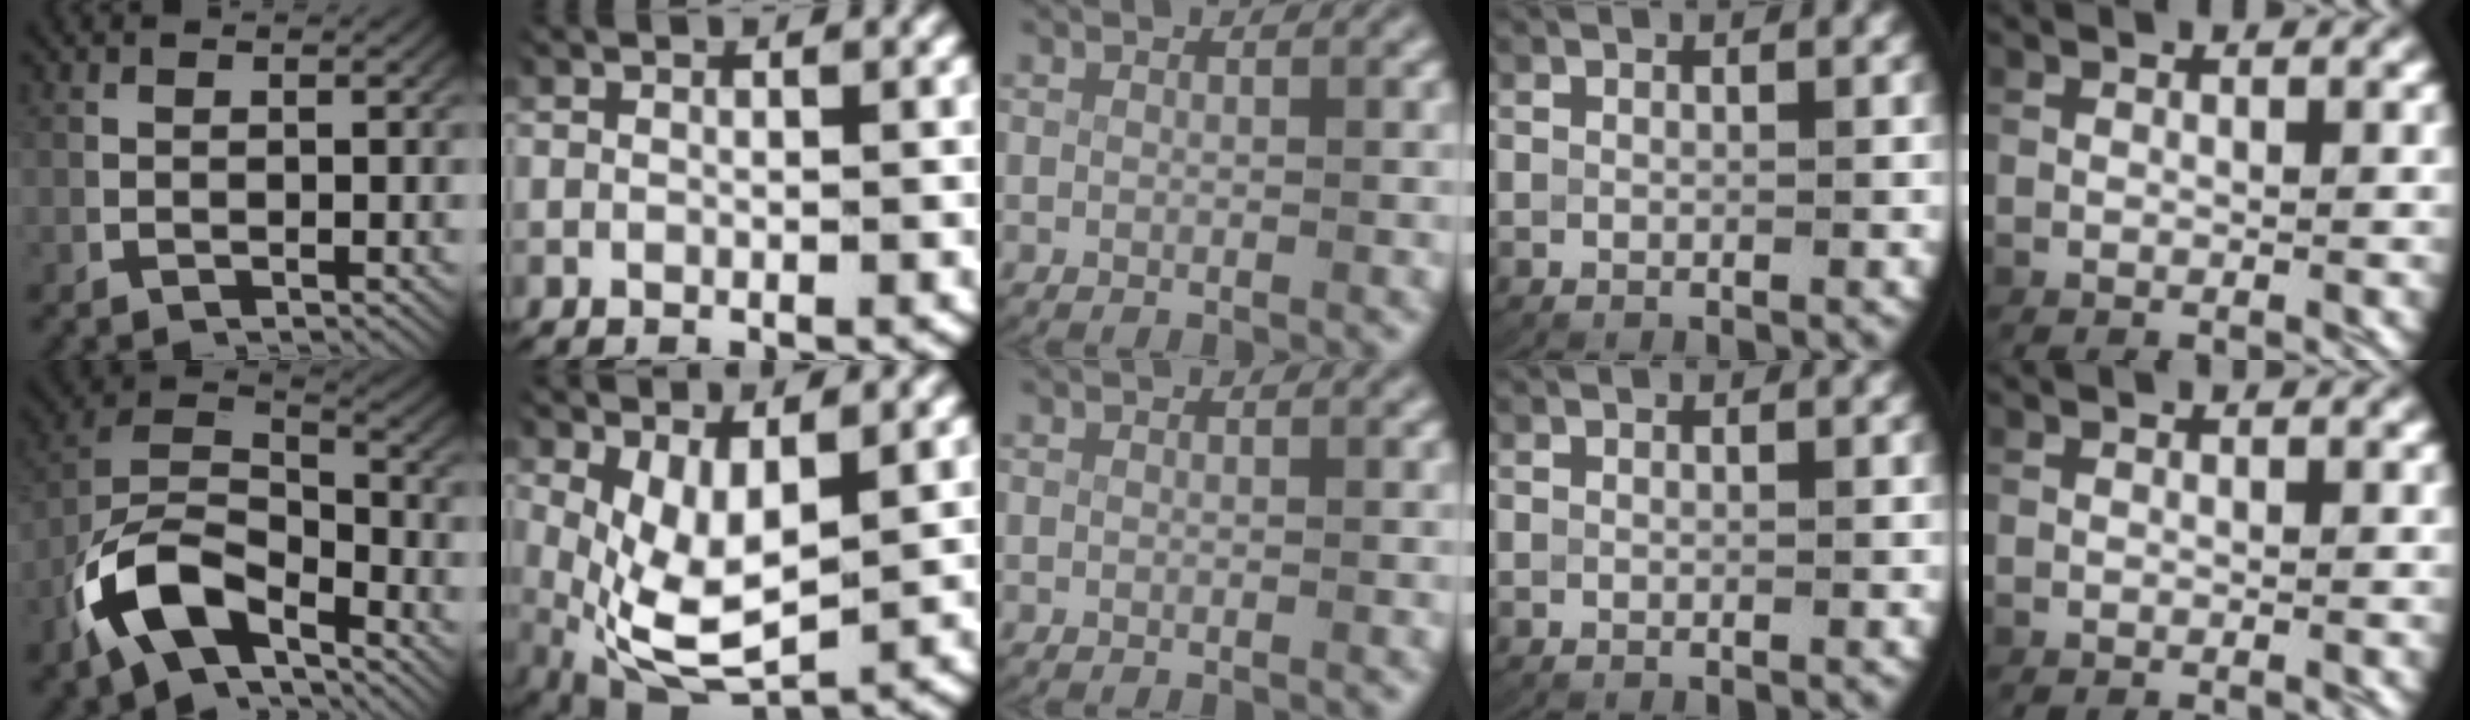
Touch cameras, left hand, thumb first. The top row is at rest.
{"thumb": {"total": 11.5, "force": [-2.8, 7.7, 8.1], "torque": [-0.199, -0.049, -0.034]}, "index": {"total": 9.3, "force": [-0.3, 6.5, 6.6], "torque": [-0.141, -0.043, 0.011]}}